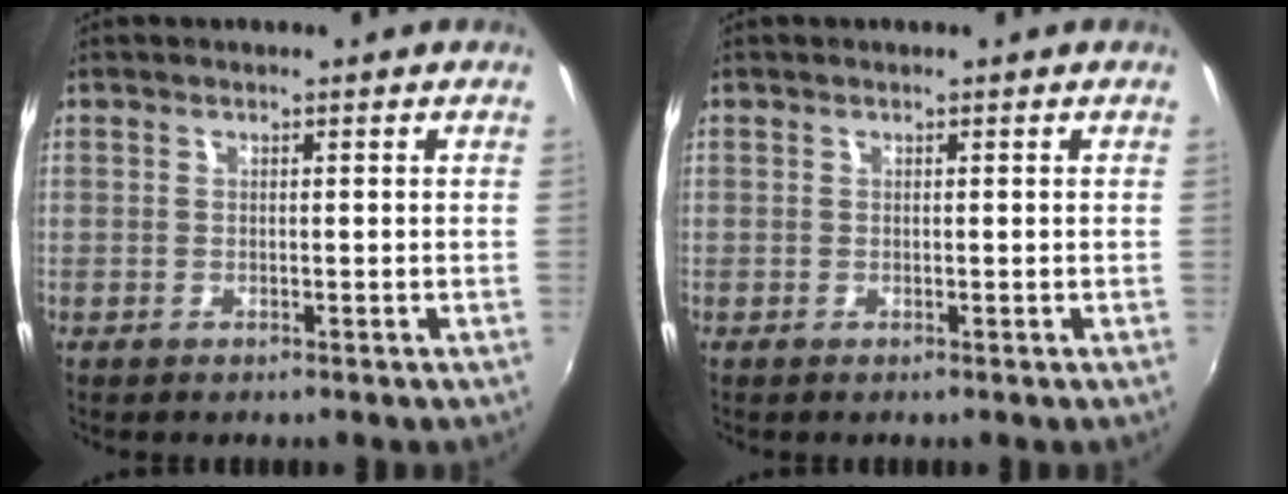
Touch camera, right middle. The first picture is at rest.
{"total": 0.0}